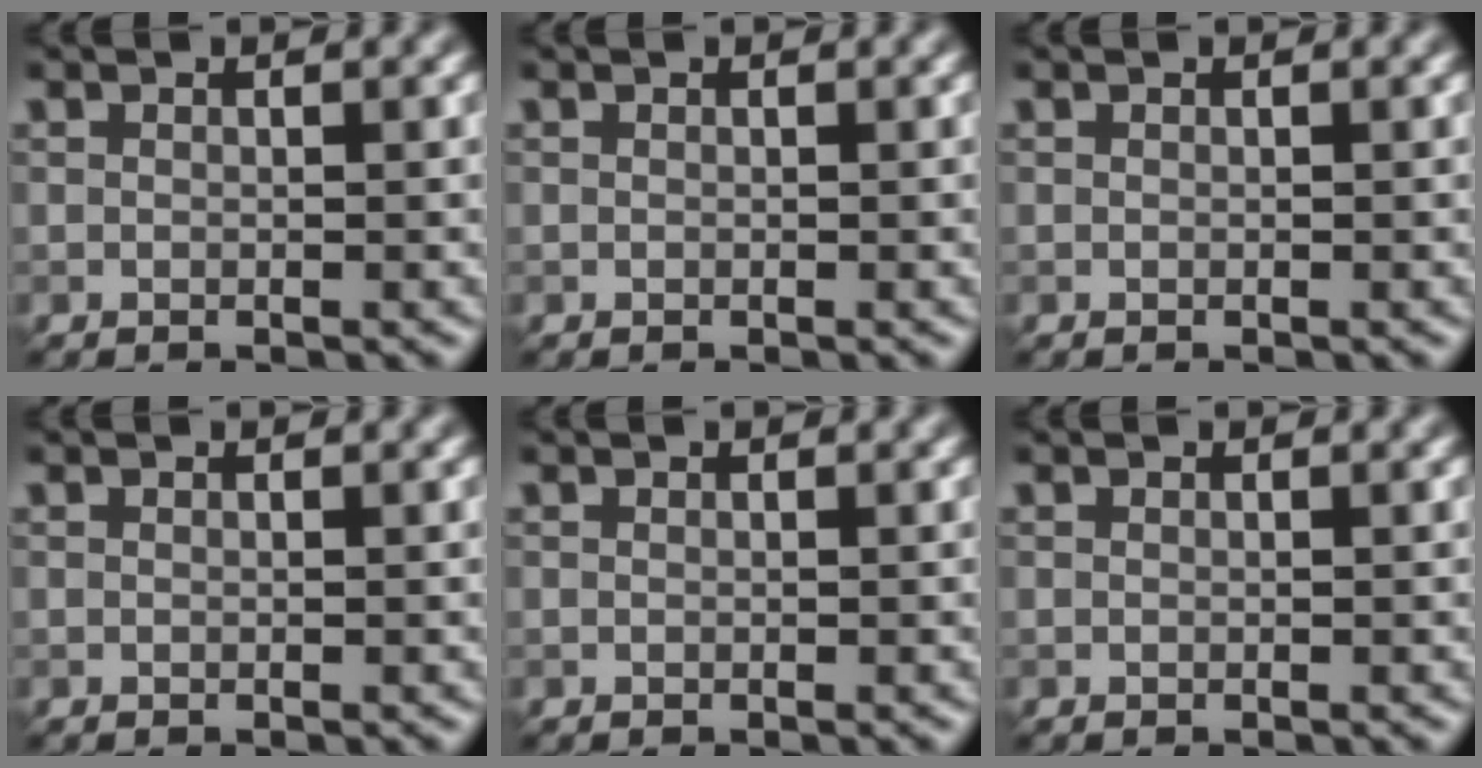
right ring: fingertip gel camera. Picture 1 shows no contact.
{"total": 0.0}
{"total": 0.0}
{"total": 0.0}
{"total": 0.0}
{"total": 0.0}